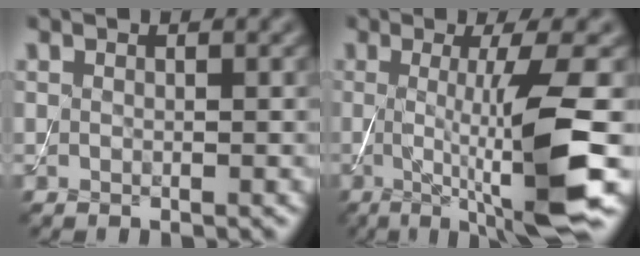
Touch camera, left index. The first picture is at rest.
{"total": 9.4, "force": [-0.9, 1.5, 9.2], "torque": [-0.135, -0.015, -0.010]}